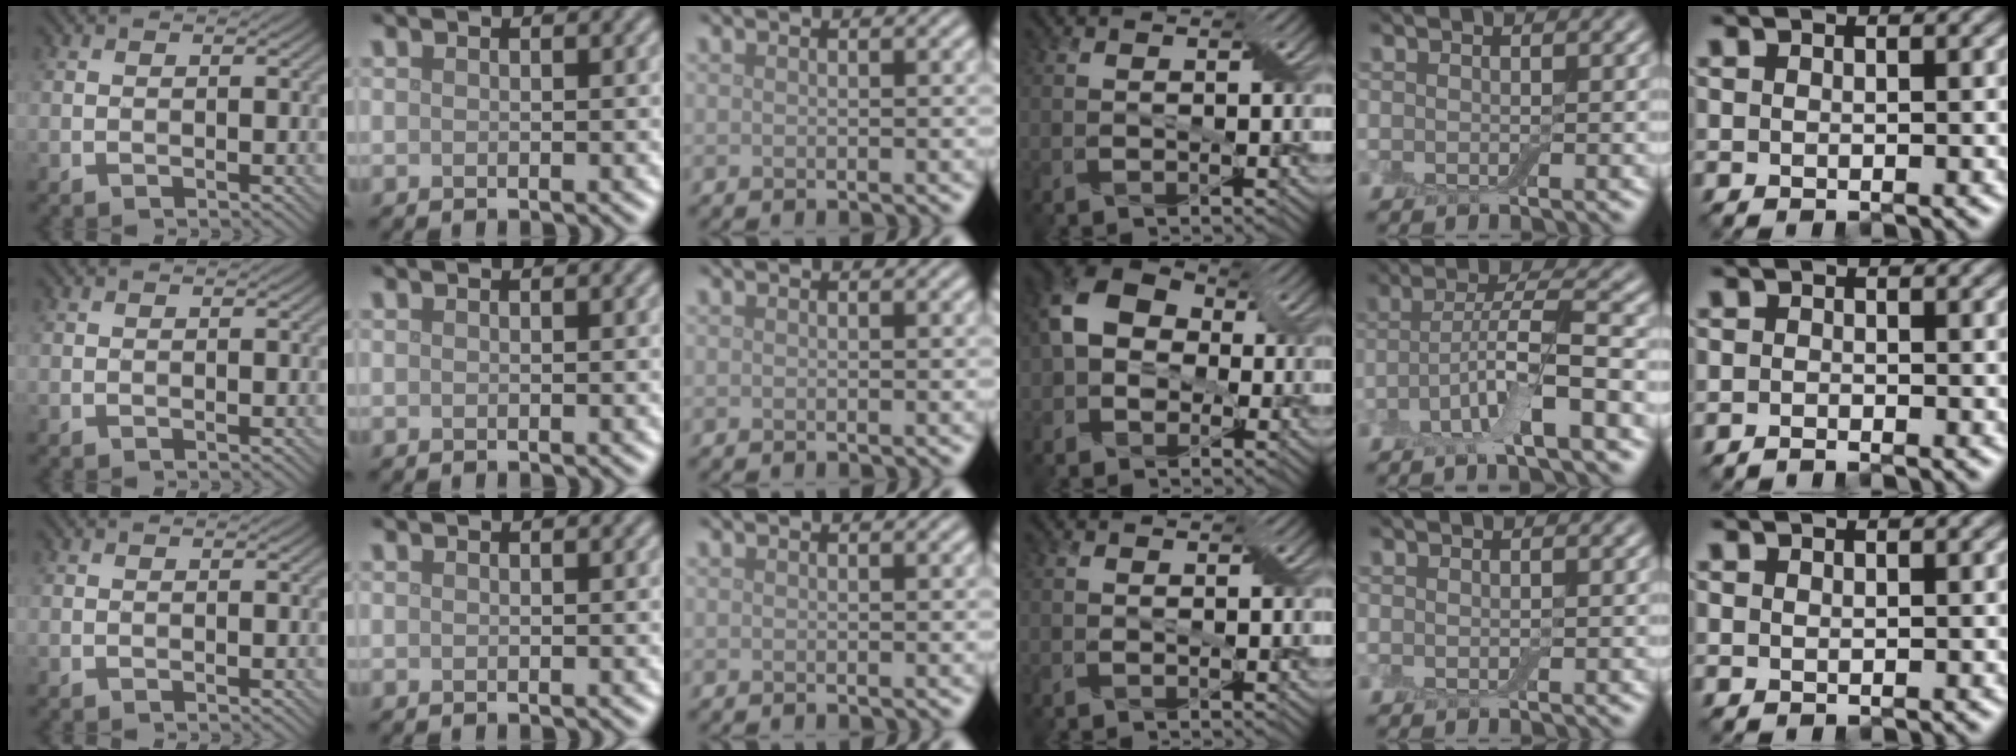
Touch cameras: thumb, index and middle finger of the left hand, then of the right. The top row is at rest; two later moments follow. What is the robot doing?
{"motion": "wipe", "object": "dish"}